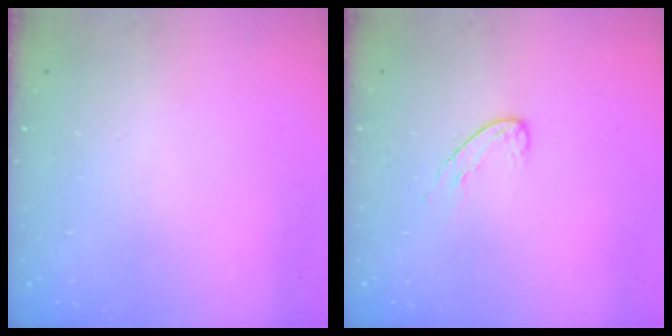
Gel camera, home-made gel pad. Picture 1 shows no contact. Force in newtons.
{"total": 5.1, "press": 5.1, "slide": 0.5}